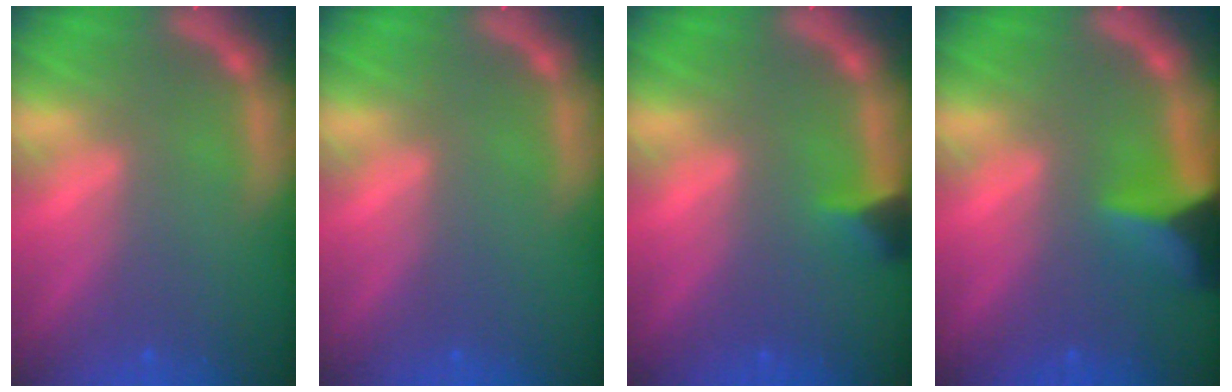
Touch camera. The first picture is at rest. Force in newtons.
{"total": 0.0}
{"total": 1.9}
{"total": 5.4}